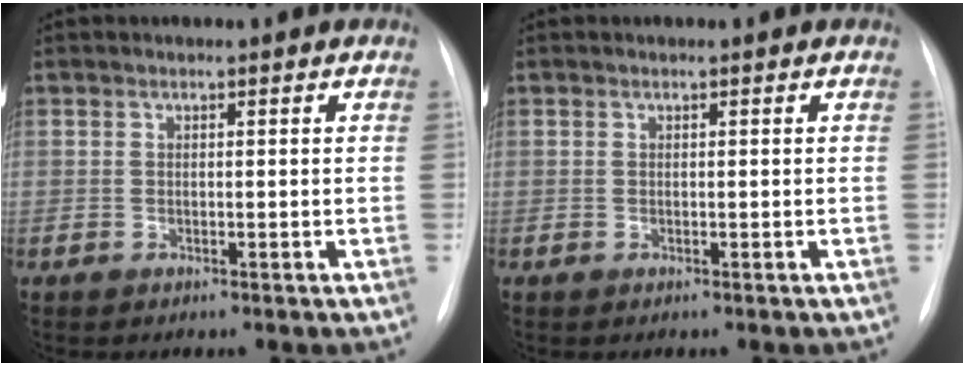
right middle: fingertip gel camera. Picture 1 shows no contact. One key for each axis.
{"total": 0.0}